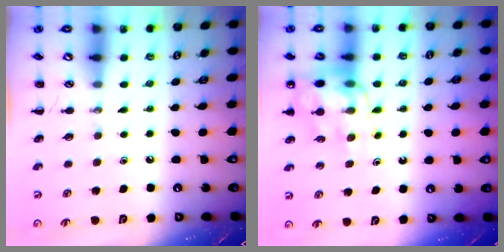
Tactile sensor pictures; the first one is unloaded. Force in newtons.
{"total": 12.6, "press": 12.1, "slide": 3.4}